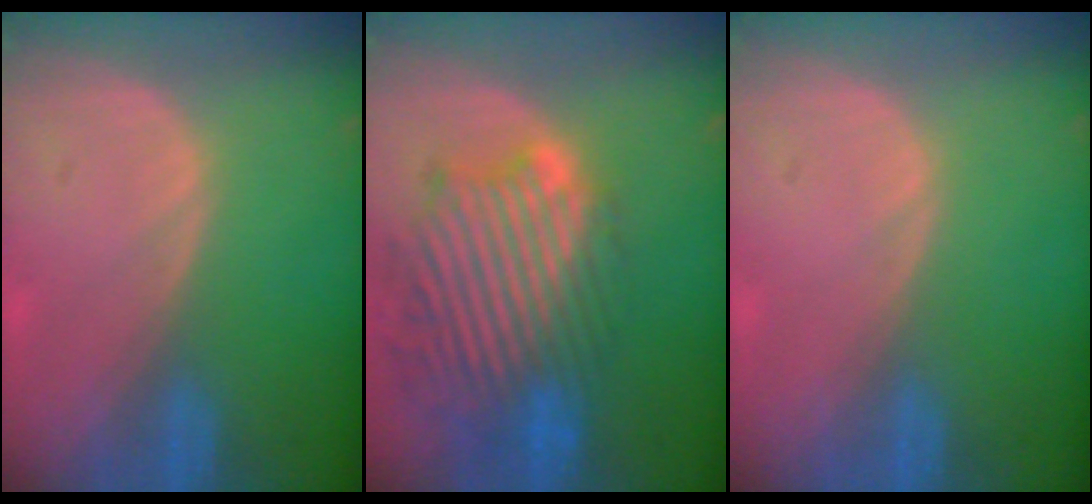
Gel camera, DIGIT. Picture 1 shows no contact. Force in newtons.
{"total": 13.0, "press": 11.6, "slide": 5.8}
{"total": 0.0}